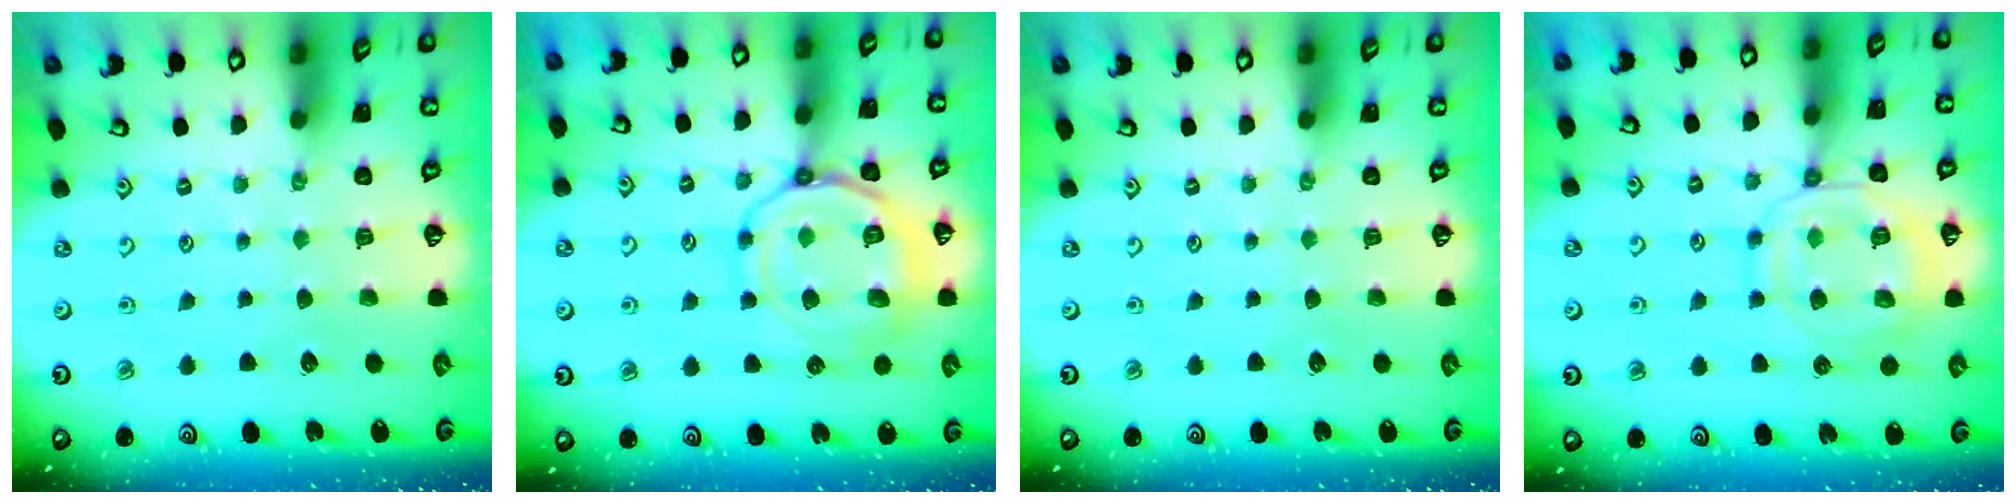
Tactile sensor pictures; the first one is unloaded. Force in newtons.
{"total": 14.9, "press": 14.8, "slide": 1.6}
{"total": 0.0}
{"total": 11.8, "press": 11.7, "slide": 1.2}